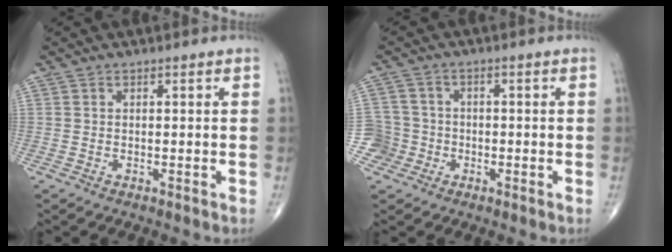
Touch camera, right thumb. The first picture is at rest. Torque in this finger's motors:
{"motor_torque": [-0.03, -0.06, 0.28, 0.07, -0.01]}